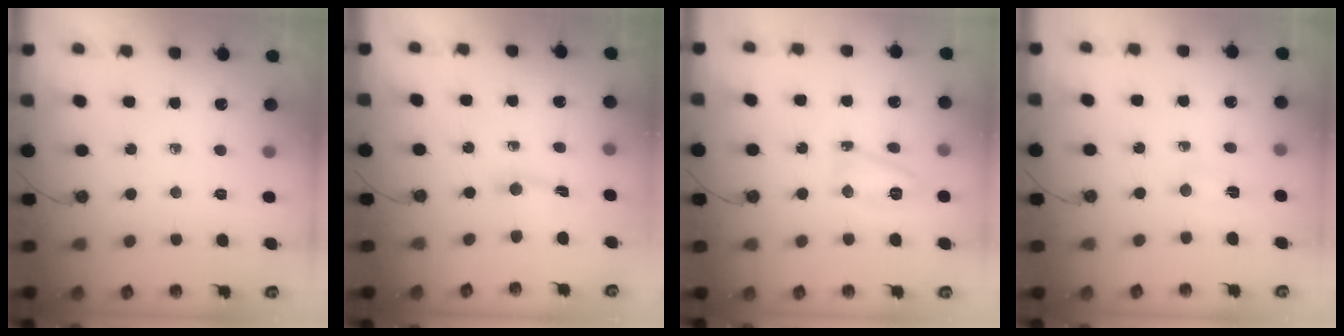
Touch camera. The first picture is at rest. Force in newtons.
{"total": 1.5, "press": 1.5, "slide": 0.2}
{"total": 7.2, "press": 7.2, "slide": 0.6}
{"total": 2.0, "press": 1.5, "slide": 1.3}